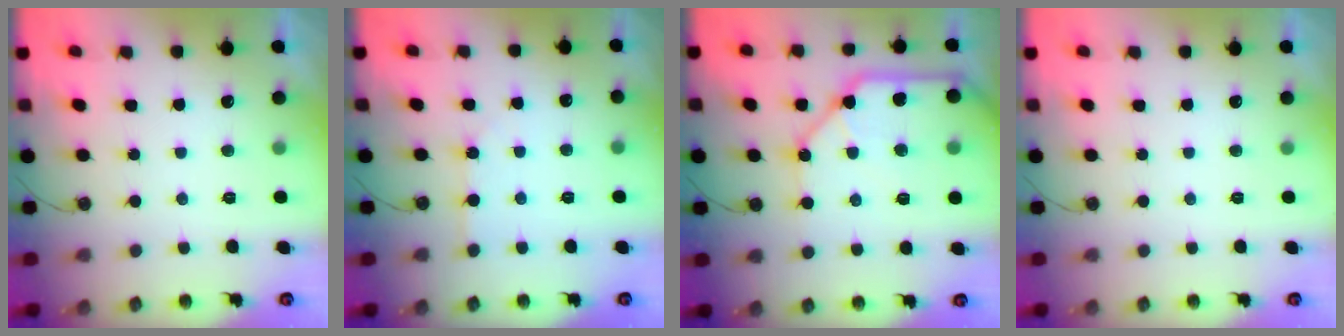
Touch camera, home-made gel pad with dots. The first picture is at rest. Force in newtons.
{"total": 2.7, "press": 2.7, "slide": 0.4}
{"total": 15.0, "press": 14.9, "slide": 2.0}
{"total": 0.0}